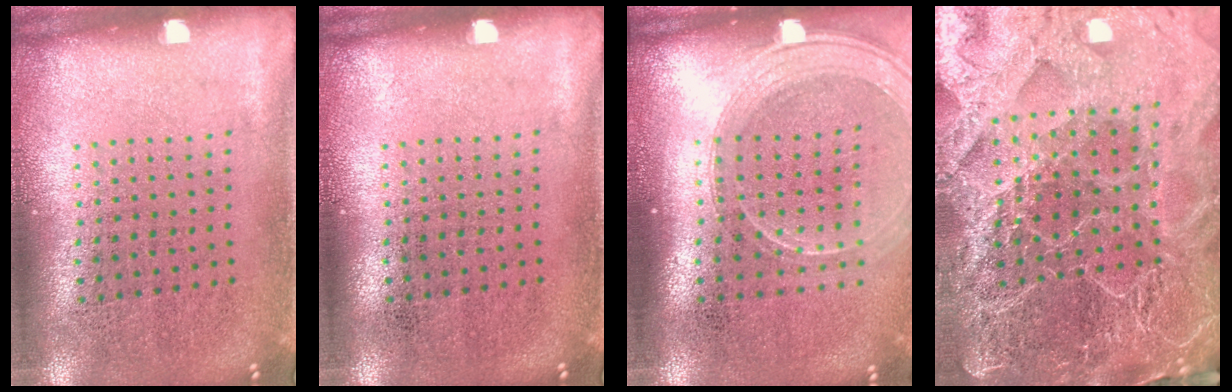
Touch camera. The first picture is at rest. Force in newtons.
{"total": 0.0}
{"total": 1.9, "press": 1.7, "slide": 0.8}
{"total": 6.0, "press": 5.2, "slide": 3.0}